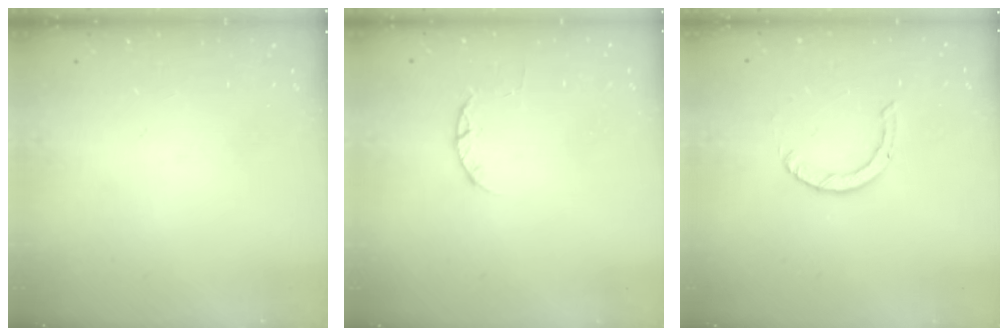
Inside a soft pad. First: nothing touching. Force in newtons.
{"total": 2.4, "press": 2.4, "slide": 0.4}
{"total": 0.9, "press": 0.9, "slide": 0.1}